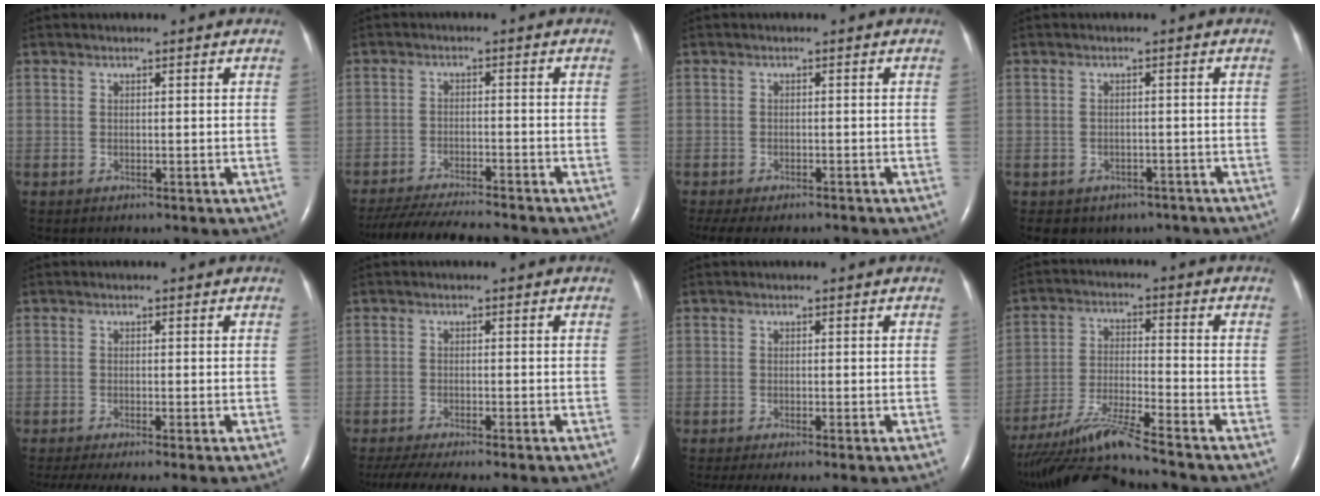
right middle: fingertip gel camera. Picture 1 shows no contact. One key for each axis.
{"total": 12.3, "fx": -11.2, "fy": 0.8, "fz": 5.1, "tx": -0.084, "ty": -0.022, "tz": -0.171}
{"total": 8.9, "fx": -7.8, "fy": 2.3, "fz": 3.7, "tx": -0.061, "ty": -0.009, "tz": -0.106}
{"total": 6.1, "fx": -4.6, "fy": 3.8, "fz": 1.0, "tx": -0.008, "ty": 0.014, "tz": -0.051}
{"total": 6.6, "fx": -5.2, "fy": -0.4, "fz": 4.1, "tx": -0.058, "ty": -0.016, "tz": -0.083}
{"total": 8.8, "fx": -7.3, "fy": 0.2, "fz": 4.8, "tx": -0.071, "ty": -0.013, "tz": -0.112}
{"total": 4.3, "fx": -3.2, "fy": -0.3, "fz": 2.8, "tx": -0.042, "ty": -0.014, "tz": -0.052}
{"total": 12.0, "fx": -10.6, "fy": -1.9, "fz": 5.4, "tx": -0.104, "ty": -0.021, "tz": -0.195}